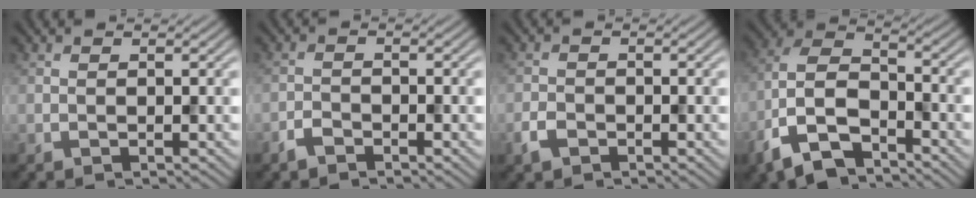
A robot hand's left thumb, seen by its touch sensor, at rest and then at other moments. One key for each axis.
{"total": 1.9, "fx": -1.6, "fy": 0.8, "fz": 0.8, "tx": -0.014, "ty": 0.001, "tz": -0.036}
{"total": 2.2, "fx": -1.3, "fy": 1.4, "fz": 1.0, "tx": -0.024, "ty": -0.003, "tz": -0.033}
{"total": 11.0, "fx": -6.8, "fy": 5.1, "fz": 6.9, "tx": -0.149, "ty": -0.010, "tz": -0.148}